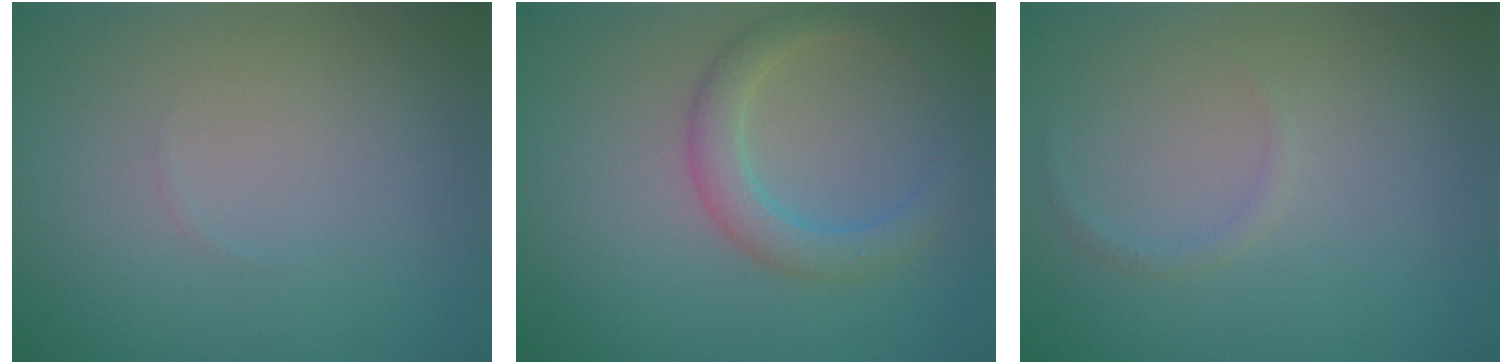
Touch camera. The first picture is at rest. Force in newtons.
{"total": 3.0, "press": 3.0, "slide": 0.1}
{"total": 0.7, "press": 0.7, "slide": 0.1}